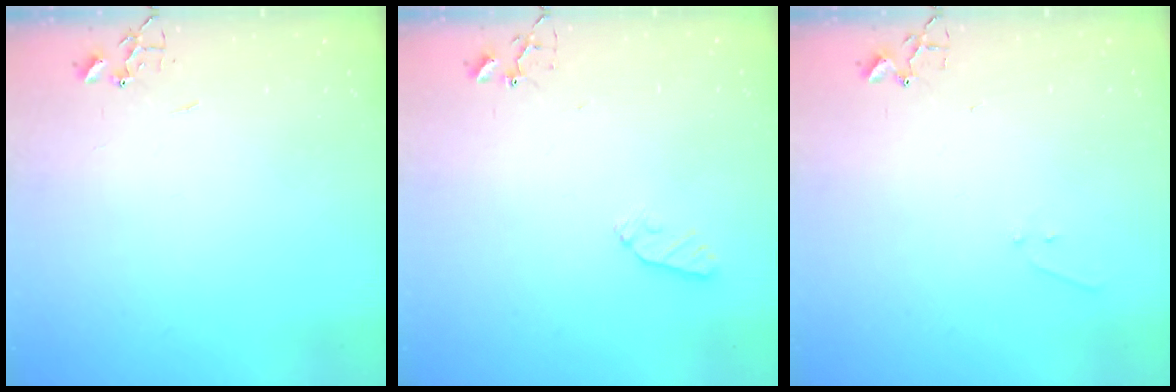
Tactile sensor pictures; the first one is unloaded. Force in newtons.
{"total": 5.4, "press": 5.3, "slide": 0.7}
{"total": 5.7, "press": 5.7, "slide": 0.7}